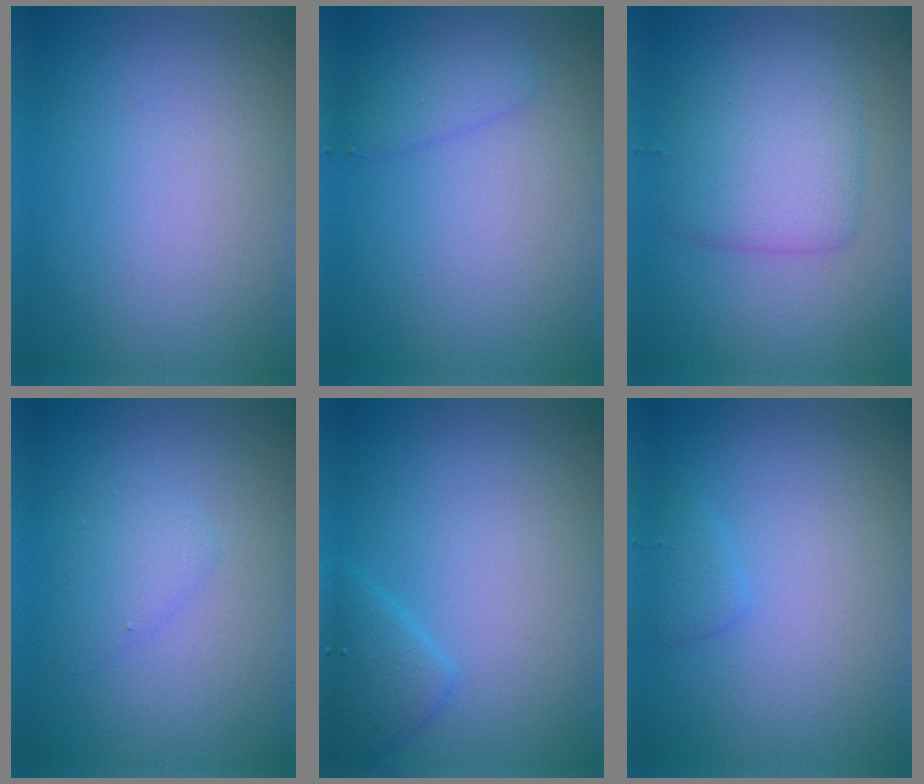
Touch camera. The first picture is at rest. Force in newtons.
{"total": 1.9, "press": 1.9, "slide": 0.1}
{"total": 4.6, "press": 4.6, "slide": 0.1}
{"total": 1.7, "press": 1.7, "slide": 0.1}
{"total": 2.1, "press": 2.1, "slide": 0.2}
{"total": 1.1, "press": 1.1, "slide": 0.0}